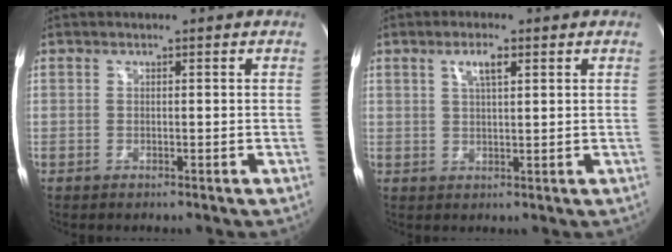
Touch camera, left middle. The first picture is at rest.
{"total": 3.3, "force": [1.6, 0.6, 2.8], "torque": [-0.052, 0.003, 0.029]}